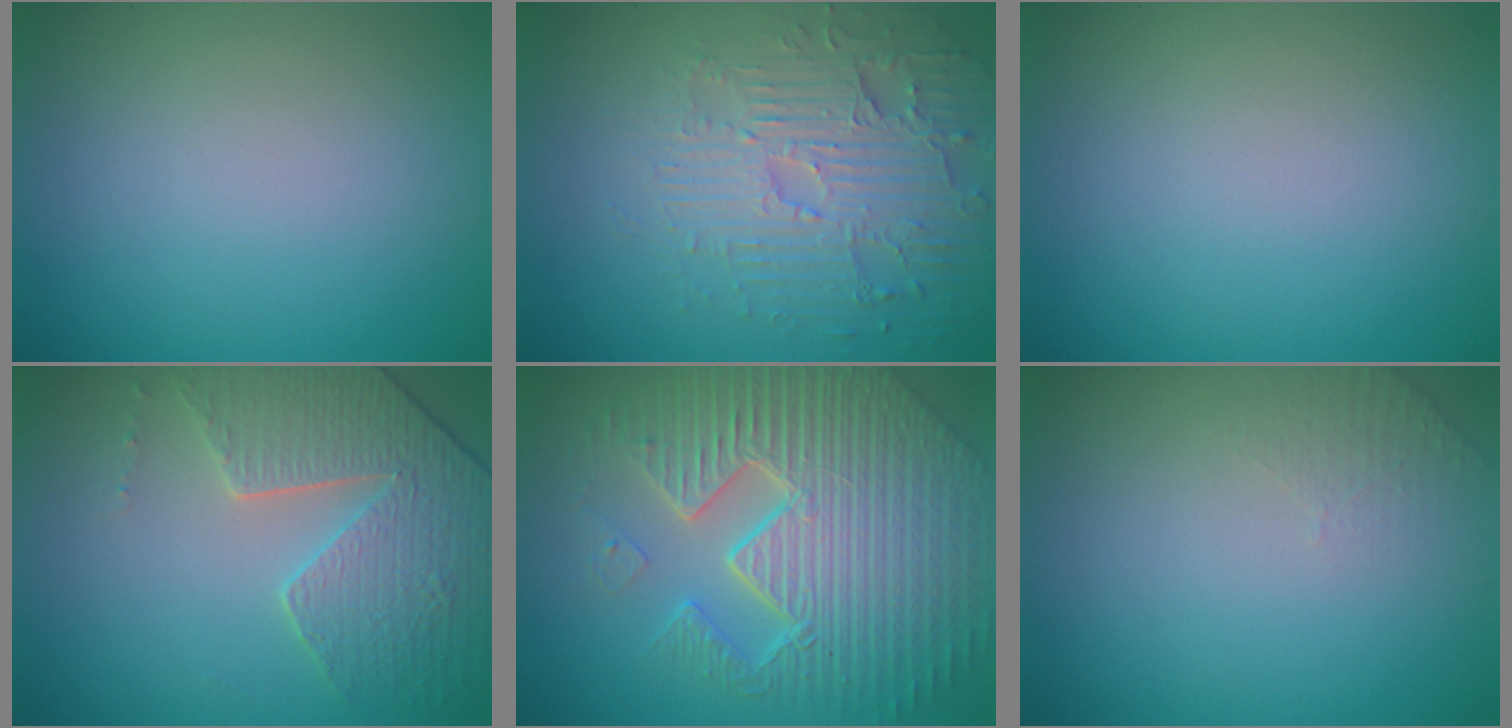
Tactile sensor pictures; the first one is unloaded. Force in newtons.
{"total": 4.6, "press": 4.1, "slide": 1.9}
{"total": 0.0}
{"total": 4.6, "press": 4.4, "slide": 1.2}
{"total": 10.9, "press": 7.1, "slide": 8.4}
{"total": 1.3, "press": 1.2, "slide": 0.3}